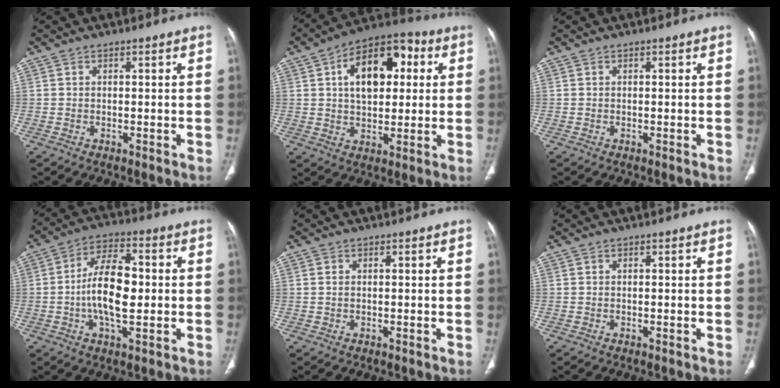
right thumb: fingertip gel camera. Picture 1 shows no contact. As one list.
[{"total": 15.9, "force": [3.9, 9.4, 12.1], "torque": [-0.152, 0.020, 0.055]}, {"total": 0.0}, {"total": 12.1, "force": [-0.7, 5.7, 10.7], "torque": [-0.185, 0.014, -0.017]}, {"total": 0.7, "force": [0.2, 0.5, 0.5], "torque": [-0.007, 0.003, 0.004]}, {"total": 0.0}]